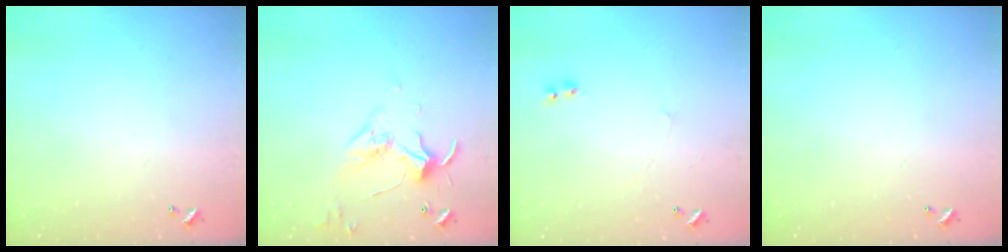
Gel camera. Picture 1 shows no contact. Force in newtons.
{"total": 3.3, "press": 3.2, "slide": 0.7}
{"total": 2.3, "press": 2.3, "slide": 0.3}
{"total": 0.0}